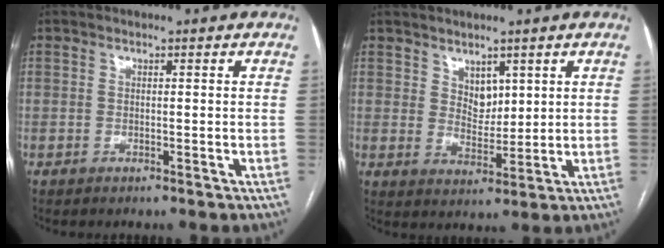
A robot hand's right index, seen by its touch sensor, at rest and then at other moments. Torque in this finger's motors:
{"motor_torque": [0.09, 0.10, 0.04, 0.03]}